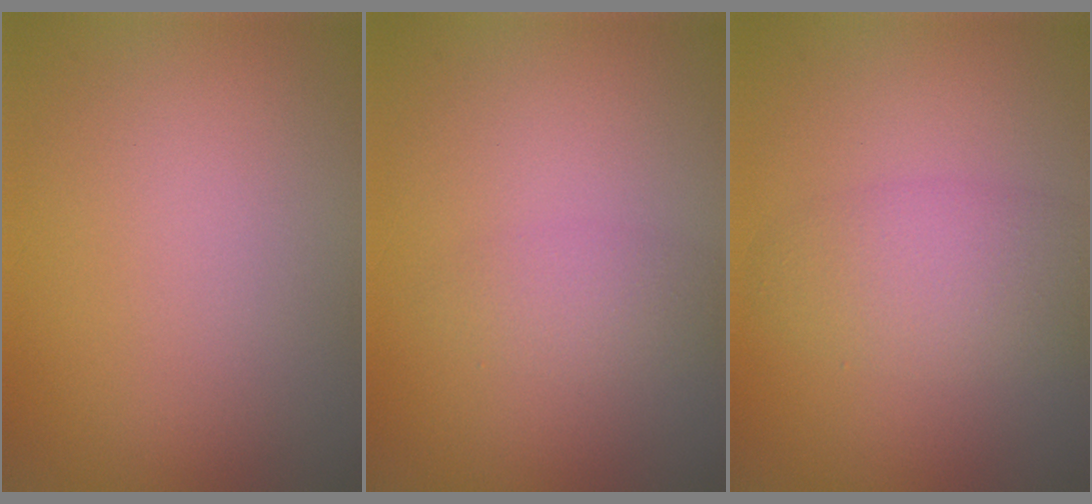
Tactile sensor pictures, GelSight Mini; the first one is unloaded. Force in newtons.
{"total": 1.7, "press": 1.7, "slide": 0.1}
{"total": 4.0, "press": 4.0, "slide": 0.1}